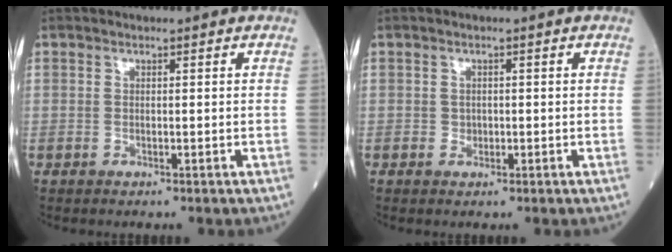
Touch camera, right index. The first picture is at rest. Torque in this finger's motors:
{"motor_torque": [0.09, 0.05, 0.00, -0.01]}